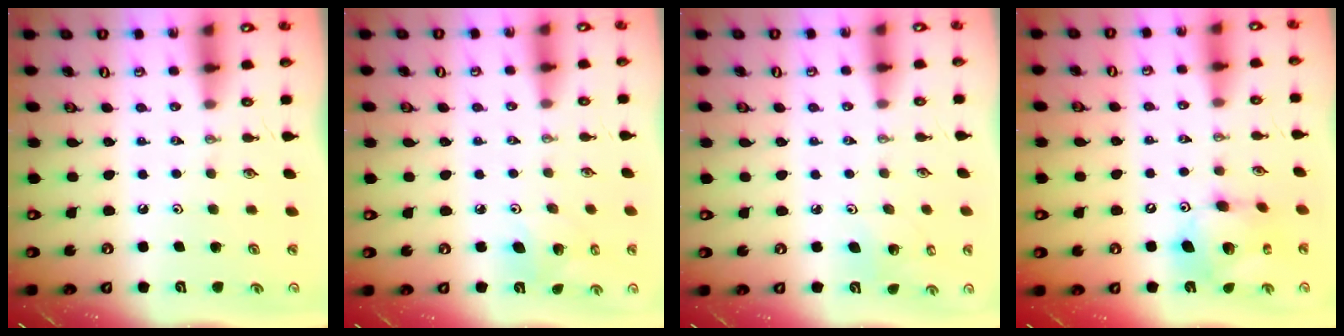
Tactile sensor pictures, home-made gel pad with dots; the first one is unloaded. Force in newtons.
{"total": 5.8, "press": 5.6, "slide": 1.6}
{"total": 3.1, "press": 3.0, "slide": 0.8}
{"total": 12.5, "press": 12.5, "slide": 1.3}